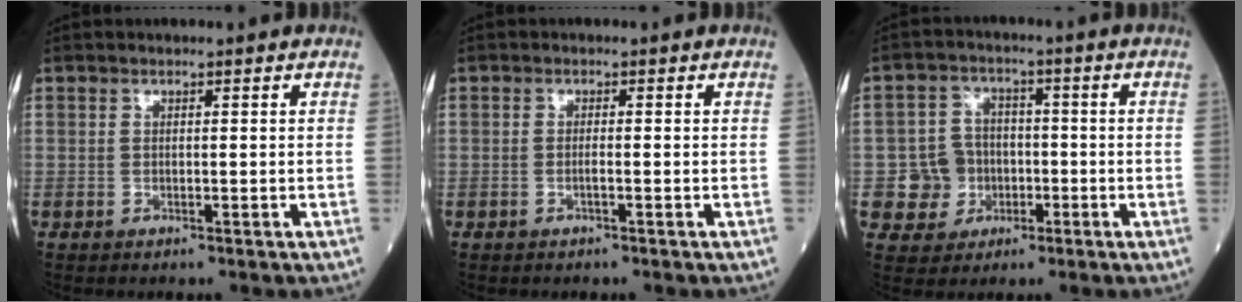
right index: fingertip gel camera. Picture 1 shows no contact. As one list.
[{"total": 0.7, "force": [-0.3, 0.0, 0.7], "torque": [-0.014, 0.002, -0.004]}, {"total": 6.4, "force": [-1.4, 6.1, 0.9], "torque": [-0.014, 0.014, -0.016]}]